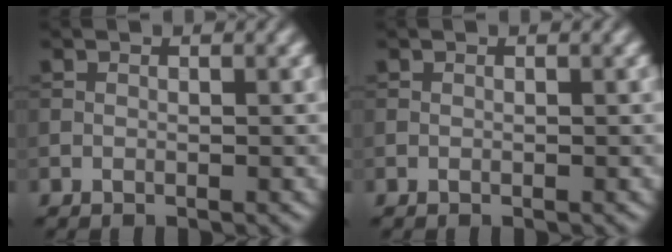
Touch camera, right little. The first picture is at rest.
{"total": 0.0}